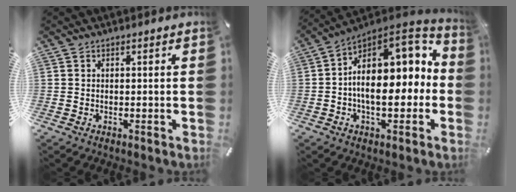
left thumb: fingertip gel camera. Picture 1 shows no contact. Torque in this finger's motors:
{"motor_torque": [1.54, 3.47, 2.30, -0.20, 0.29]}